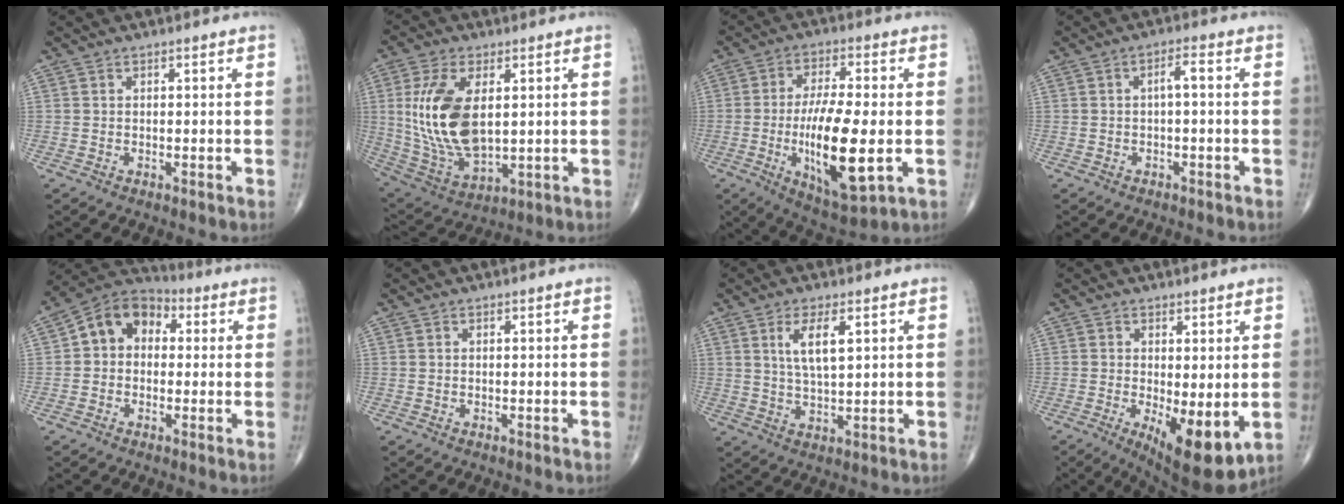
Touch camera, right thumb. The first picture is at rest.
{"total": 17.0, "force": [2.5, 8.9, 14.2], "torque": [-0.284, -0.018, 0.062]}
{"total": 16.6, "force": [-2.9, 5.3, 15.5], "torque": [-0.271, -0.008, -0.041]}
{"total": 2.3, "force": [-0.3, 0.6, 2.2], "torque": [-0.038, 0.014, -0.006]}
{"total": 10.0, "force": [1.2, 7.8, 6.2], "torque": [-0.077, 0.033, 0.002]}
{"total": 0.0}
{"total": 6.6, "force": [2.4, 2.1, 5.7], "torque": [-0.108, -0.014, 0.050]}
{"total": 10.4, "force": [-2.1, 3.8, 9.5], "torque": [-0.138, -0.026, -0.022]}